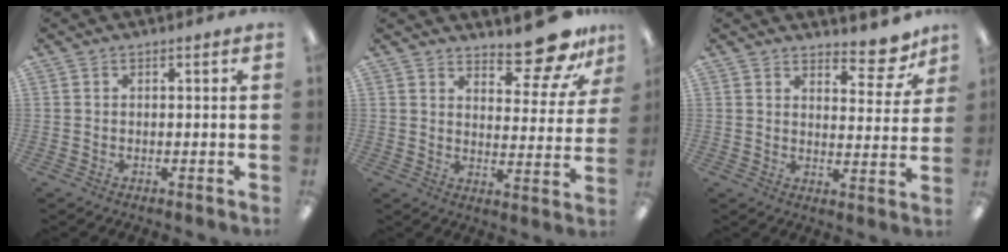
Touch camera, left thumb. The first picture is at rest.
{"total": 13.0, "force": [10.8, 3.8, 6.1], "torque": [-0.065, -0.086, 0.186]}
{"total": 8.4, "force": [6.8, 3.0, 3.9], "torque": [-0.030, -0.050, 0.113]}